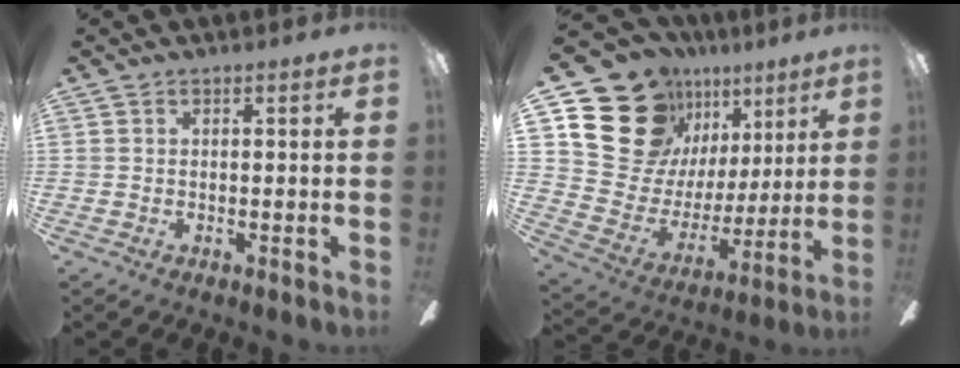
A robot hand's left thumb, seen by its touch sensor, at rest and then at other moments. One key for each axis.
{"total": 21.0, "fx": 13.1, "fy": 14.5, "fz": 7.5, "tx": -0.134, "ty": -0.077, "tz": 0.264}